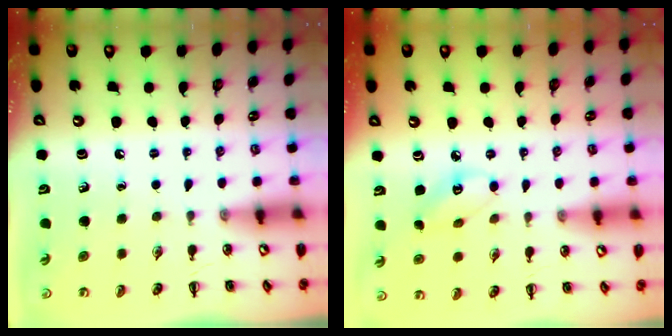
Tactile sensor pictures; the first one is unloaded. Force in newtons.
{"total": 3.8, "press": 3.8, "slide": 0.7}